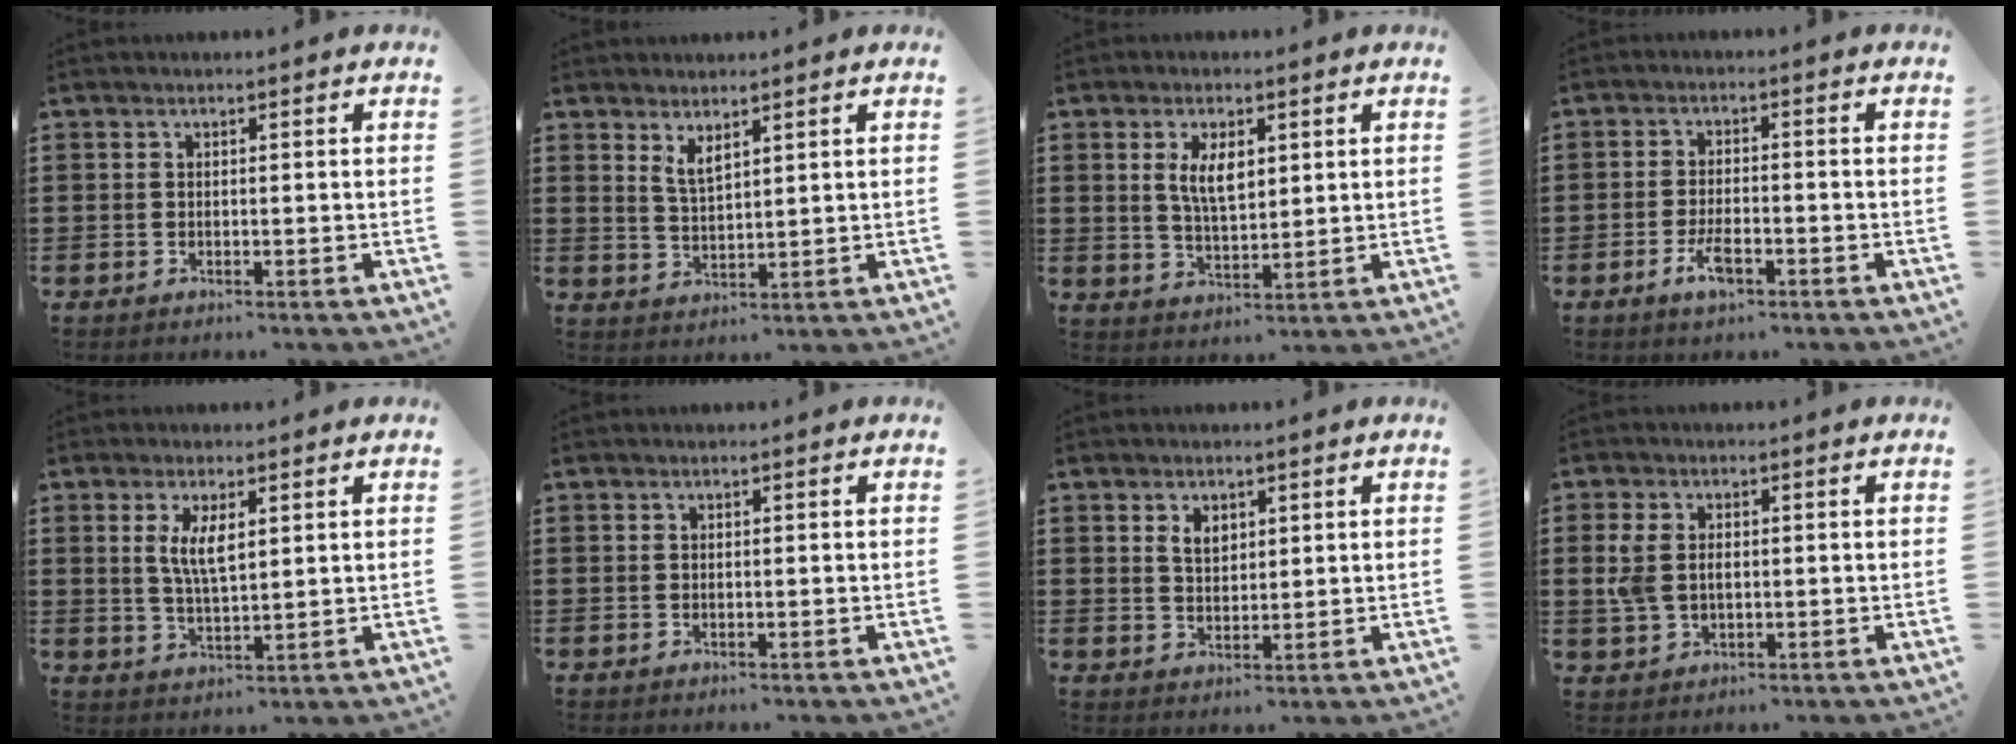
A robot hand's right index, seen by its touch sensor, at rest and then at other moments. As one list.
[{"total": 3.0, "force": [2.2, 1.0, 1.8], "torque": [-0.040, 0.005, 0.040]}, {"total": 5.4, "force": [1.7, 2.4, 4.6], "torque": [-0.089, 0.004, 0.026]}, {"total": 4.1, "force": [-2.0, 1.6, 3.2], "torque": [-0.074, -0.002, -0.042]}, {"total": 4.9, "force": [1.4, 1.7, 4.4], "torque": [-0.091, 0.004, 0.024]}, {"total": 0.0}, {"total": 2.8, "force": [1.5, 1.9, 1.5], "torque": [-0.037, 0.007, 0.027]}, {"total": 3.8, "force": [0.2, 2.6, 2.7], "torque": [-0.073, 0.005, -0.002]}]